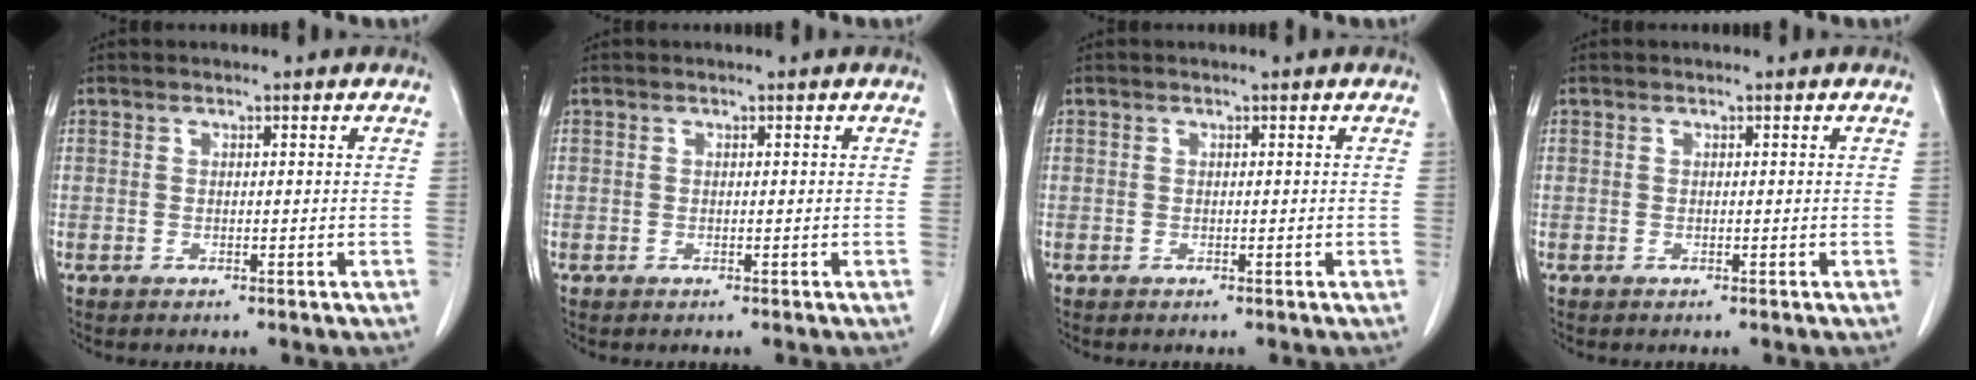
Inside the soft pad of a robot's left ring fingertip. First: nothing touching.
{"total": 0.0}
{"total": 0.0}
{"total": 0.0}